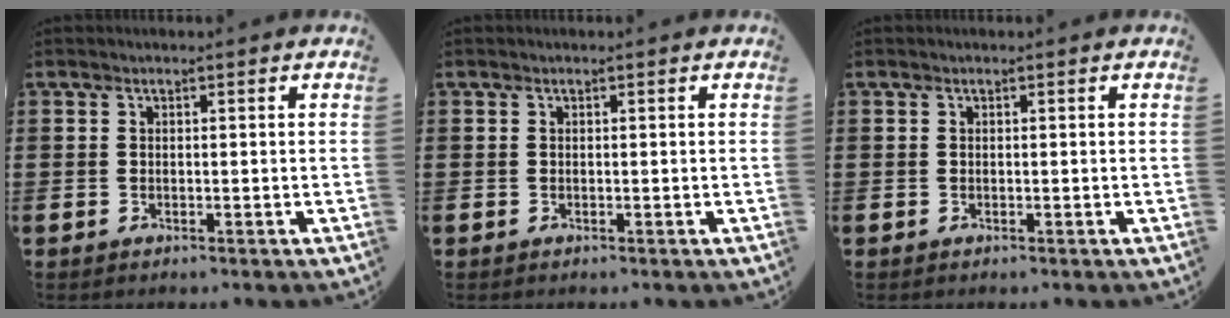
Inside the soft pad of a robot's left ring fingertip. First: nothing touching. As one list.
[{"total": 0.0}, {"total": 0.0}]